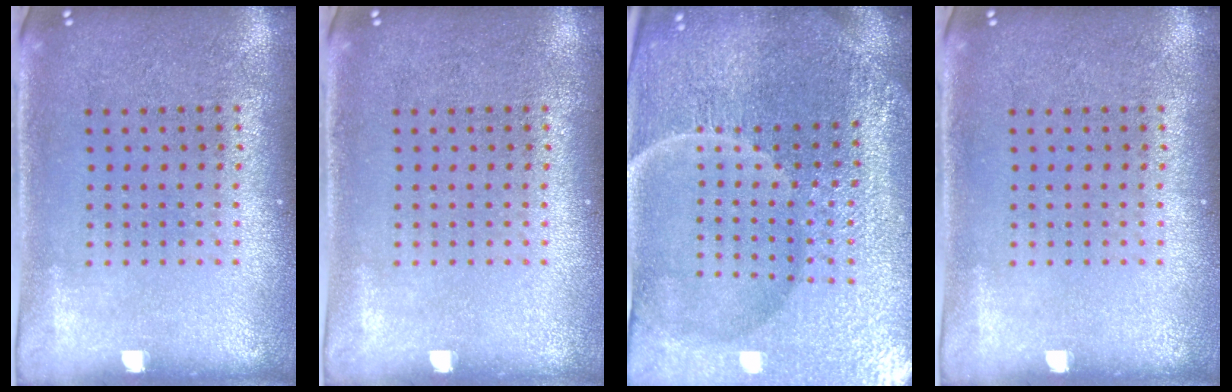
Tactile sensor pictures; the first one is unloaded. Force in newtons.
{"total": 0.0}
{"total": 6.2, "press": 5.6, "slide": 2.6}
{"total": 0.0}